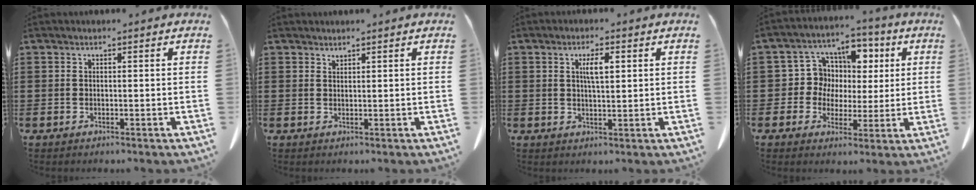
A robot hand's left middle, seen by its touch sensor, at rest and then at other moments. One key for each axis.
{"total": 0.9, "fx": 0.9, "fy": 0.0, "fz": 0.1, "tx": -0.004, "ty": -0.002, "tz": 0.017}
{"total": 3.4, "fx": 1.1, "fy": 0.9, "fz": 3.1, "tx": -0.055, "ty": 0.003, "tz": 0.014}
{"total": 7.6, "fx": 1.7, "fy": 7.1, "fz": 2.2, "tx": -0.074, "ty": 0.000, "tz": 0.030}